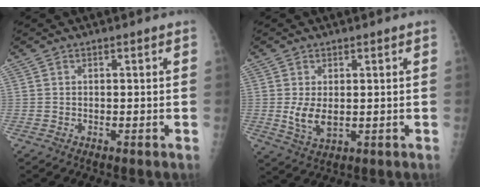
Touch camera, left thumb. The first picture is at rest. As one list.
[{"total": 5.4, "force": [0.0, 3.2, 4.4], "torque": [-0.074, -0.012, 0.009]}]